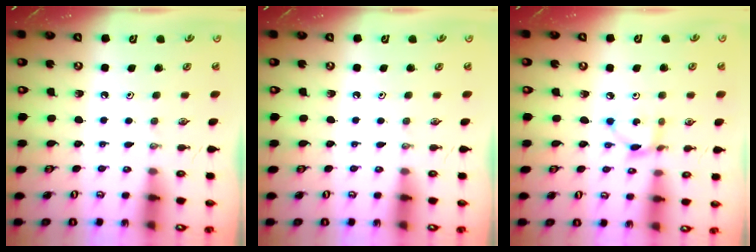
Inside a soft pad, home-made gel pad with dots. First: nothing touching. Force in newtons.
{"total": 0.0}
{"total": 3.3, "press": 3.3, "slide": 0.2}